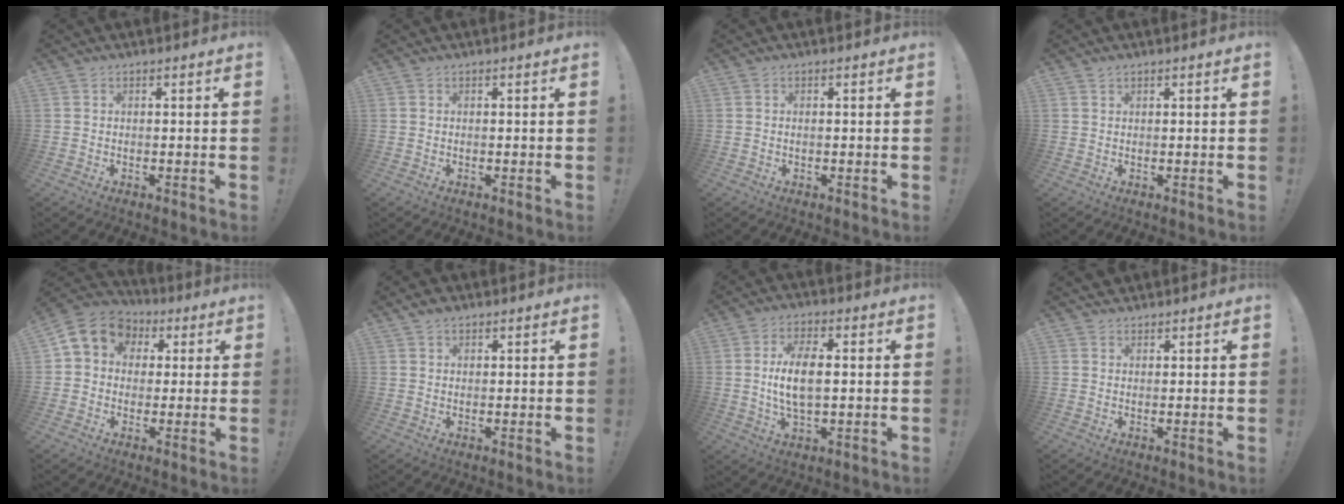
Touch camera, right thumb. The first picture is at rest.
{"total": 0.0}
{"total": 0.6, "force": [-0.3, 0.2, 0.5], "torque": [-0.015, 0.003, -0.004]}
{"total": 0.6, "force": [0.6, 0.2, 0.3], "torque": [-0.003, 0.000, 0.010]}
{"total": 9.3, "force": [2.8, 7.9, 4.1], "torque": [-0.055, -0.006, 0.057]}
{"total": 1.9, "force": [1.5, 0.8, 0.9], "torque": [-0.009, -0.007, 0.027]}
{"total": 9.8, "force": [0.6, 4.3, 8.9], "torque": [-0.165, -0.007, 0.005]}
{"total": 1.7, "force": [1.4, 0.9, 0.2], "torque": [-0.004, -0.007, 0.028]}